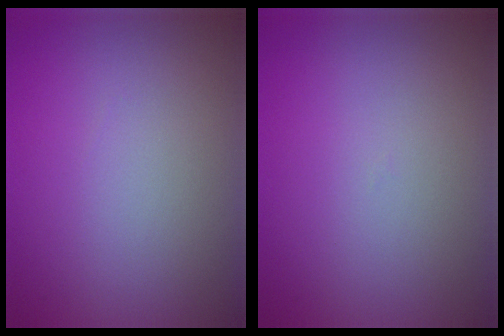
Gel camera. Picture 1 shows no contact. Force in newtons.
{"total": 0.0}